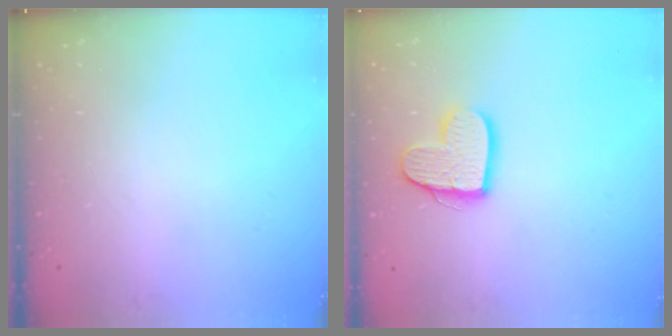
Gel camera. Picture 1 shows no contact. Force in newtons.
{"total": 11.5, "press": 11.5, "slide": 0.6}